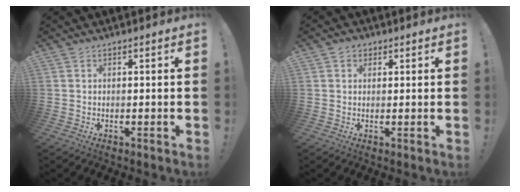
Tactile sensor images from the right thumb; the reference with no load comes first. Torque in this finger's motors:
{"motor_torque": [-0.15, 0.22, -0.01, -0.11, 0.00]}